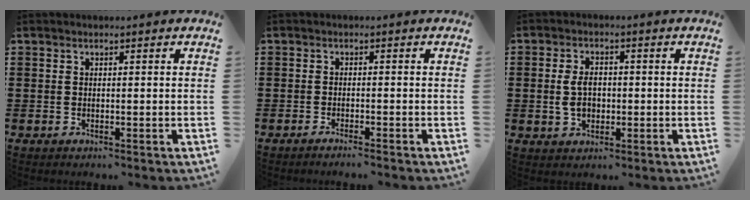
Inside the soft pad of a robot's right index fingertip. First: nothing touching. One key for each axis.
{"total": 1.2, "fx": -1.1, "fy": -0.2, "fz": 0.4, "tx": -0.006, "ty": 0.001, "tz": -0.022}
{"total": 4.8, "fx": -0.1, "fy": 3.0, "fz": 3.8, "tx": -0.077, "ty": 0.001, "tz": -0.006}